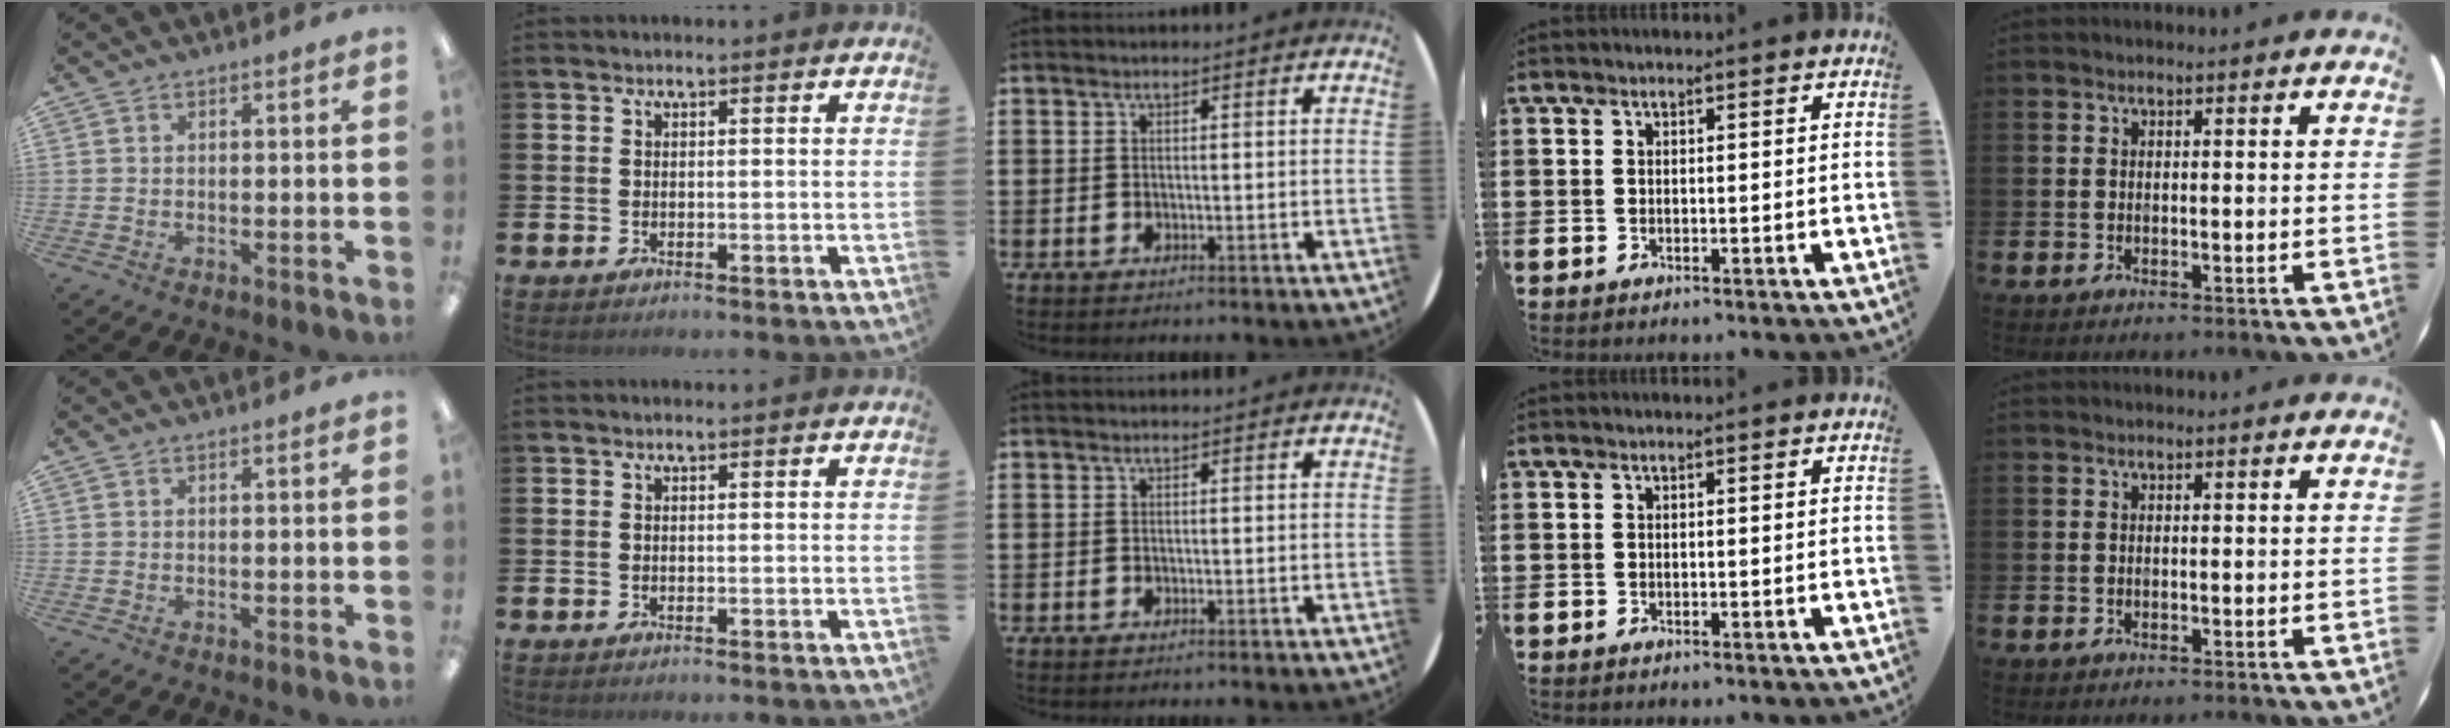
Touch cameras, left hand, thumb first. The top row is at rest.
{}